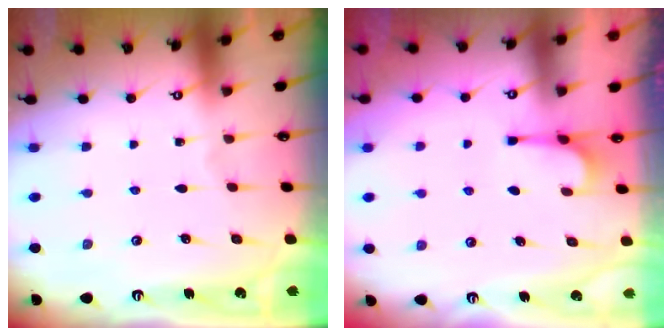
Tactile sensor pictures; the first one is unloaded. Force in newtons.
{"total": 4.2, "press": 4.1, "slide": 0.7}